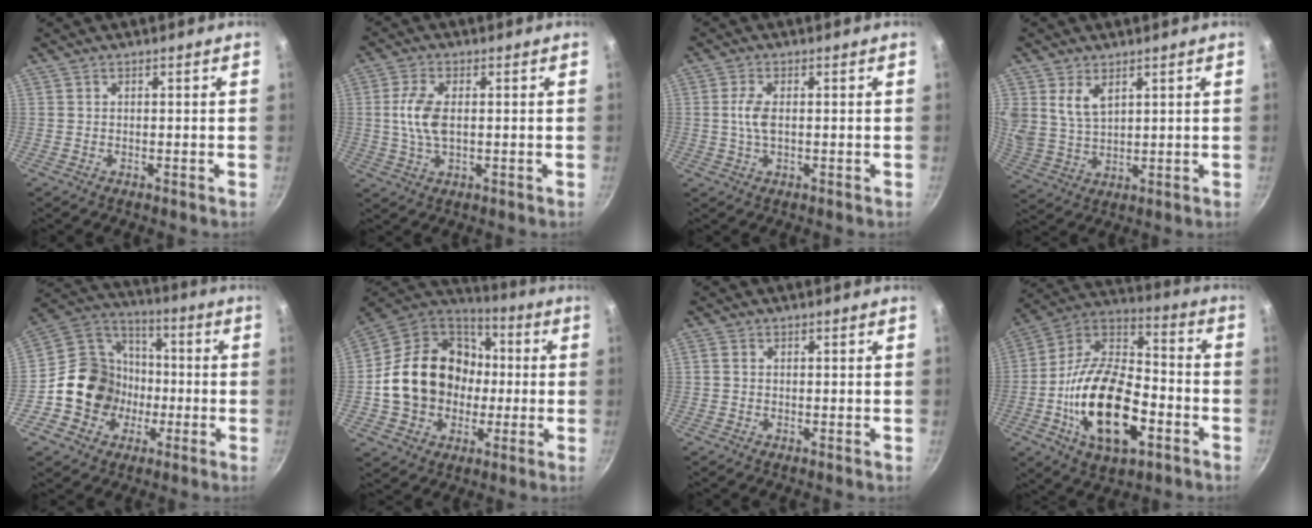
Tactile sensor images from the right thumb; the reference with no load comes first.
{"total": 7.0, "force": [0.4, 3.6, 6.0], "torque": [-0.124, 0.005, 0.005]}
{"total": 4.7, "force": [0.2, 2.3, 4.1], "torque": [-0.088, 0.003, 0.002]}
{"total": 6.6, "force": [3.2, 4.0, 4.2], "torque": [-0.072, -0.025, 0.070]}
{"total": 15.7, "force": [-3.4, 13.9, 6.3], "torque": [-0.075, 0.041, -0.067]}
{"total": 22.9, "force": [-0.6, 18.7, 13.2], "torque": [-0.215, 0.047, -0.003]}
{"total": 1.1, "force": [0.0, 0.9, 0.6], "torque": [-0.011, 0.004, -0.002]}
{"total": 23.5, "force": [-7.2, 12.6, 18.5], "torque": [-0.322, 0.040, -0.140]}